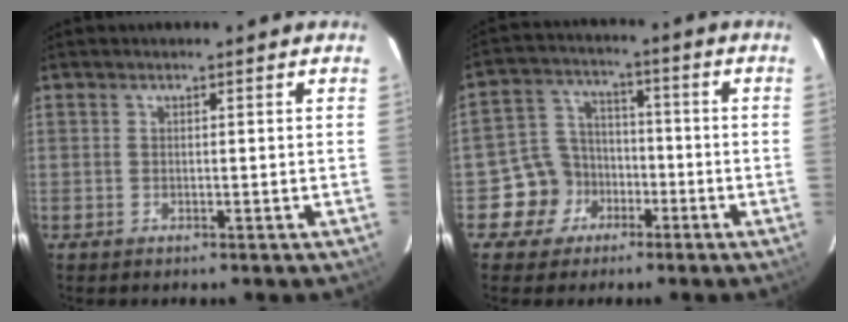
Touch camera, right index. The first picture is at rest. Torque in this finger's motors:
{"motor_torque": [0.30, -0.18, -0.10, -0.17]}